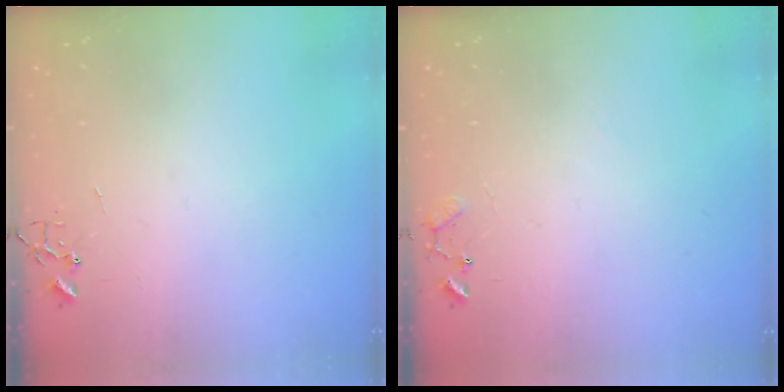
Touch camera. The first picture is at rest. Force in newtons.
{"total": 8.6, "press": 8.6, "slide": 0.5}